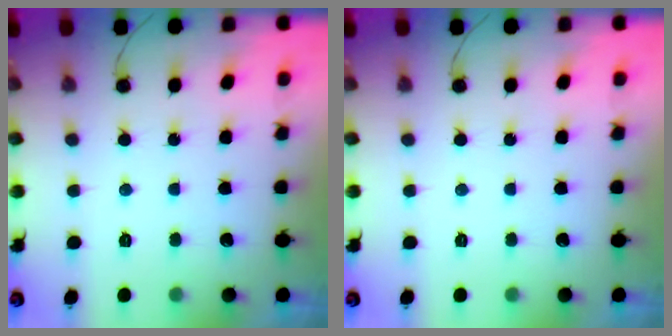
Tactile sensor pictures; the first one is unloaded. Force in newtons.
{"total": 0.0}